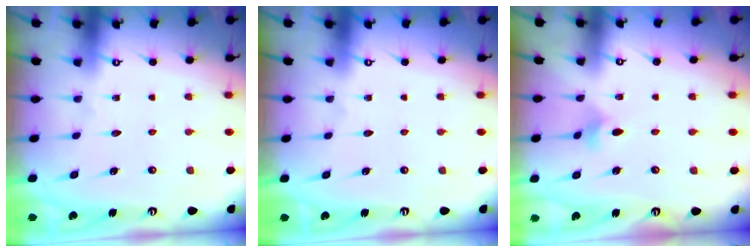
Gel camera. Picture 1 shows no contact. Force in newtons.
{"total": 0.0}
{"total": 4.7, "press": 4.6, "slide": 0.7}